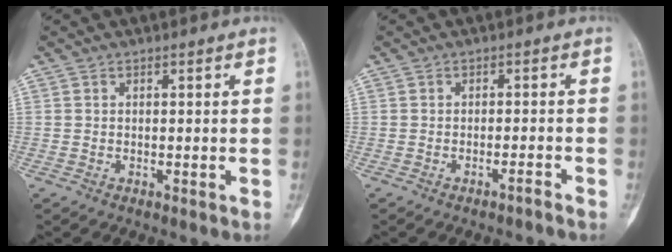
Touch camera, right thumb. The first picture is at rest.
{"total": 1.5, "force": [-1.3, -0.2, 0.6], "torque": [-0.020, 0.018, -0.018]}